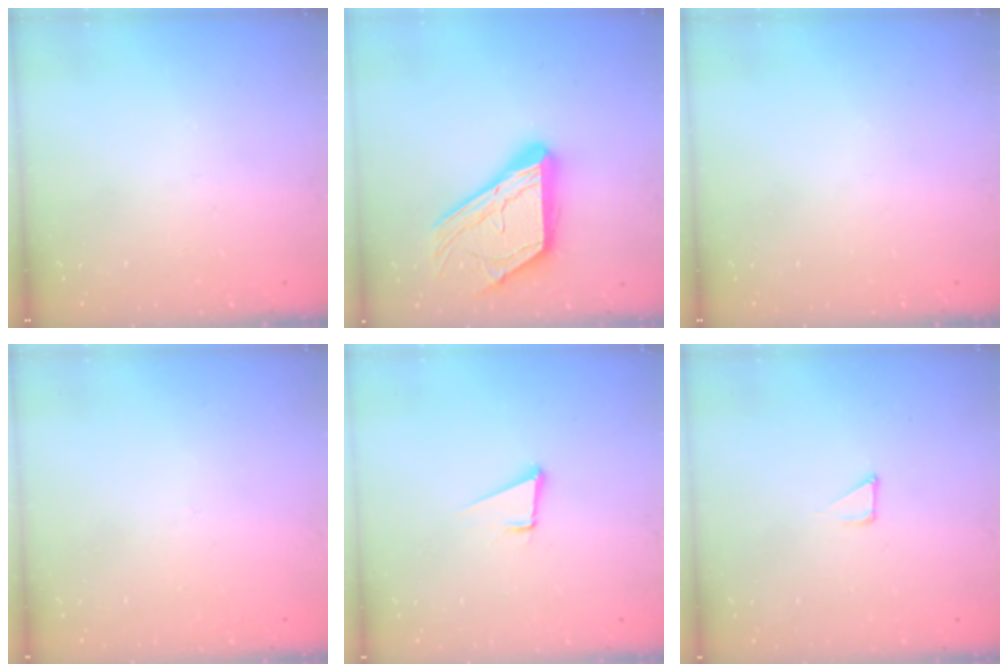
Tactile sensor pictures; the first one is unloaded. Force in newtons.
{"total": 19.1, "press": 19.0, "slide": 1.7}
{"total": 0.0}
{"total": 2.6, "press": 2.6, "slide": 0.2}
{"total": 4.3, "press": 3.4, "slide": 2.6}
{"total": 2.9, "press": 2.9, "slide": 0.3}